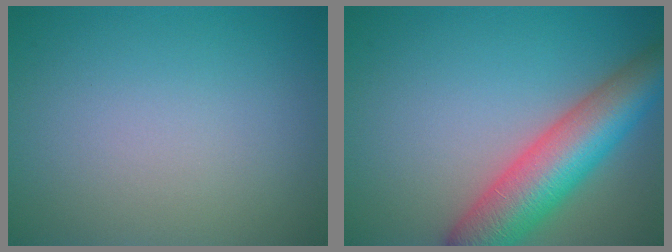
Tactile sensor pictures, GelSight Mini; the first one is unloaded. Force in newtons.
{"total": 8.8, "press": 8.8, "slide": 0.4}